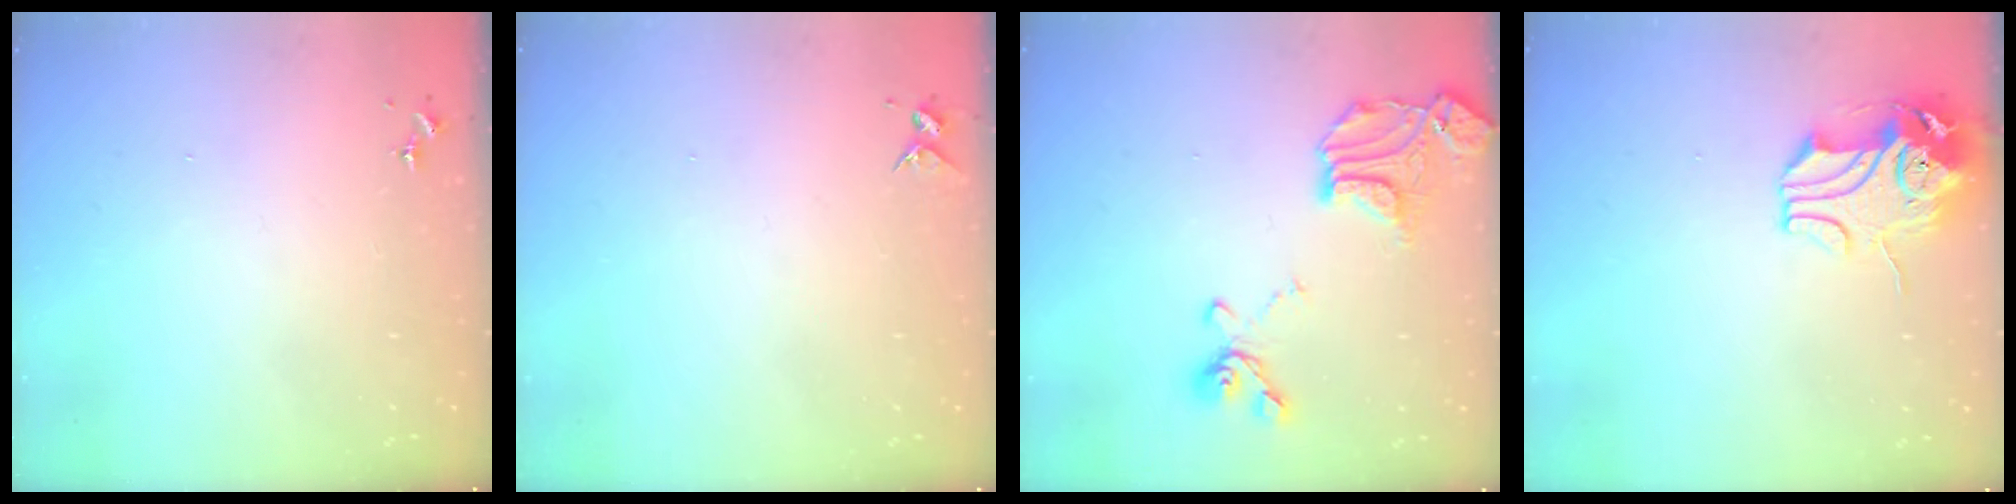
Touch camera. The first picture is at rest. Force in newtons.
{"total": 4.1, "press": 4.1, "slide": 0.5}
{"total": 19.1, "press": 19.0, "slide": 2.1}
{"total": 11.3, "press": 11.2, "slide": 2.0}